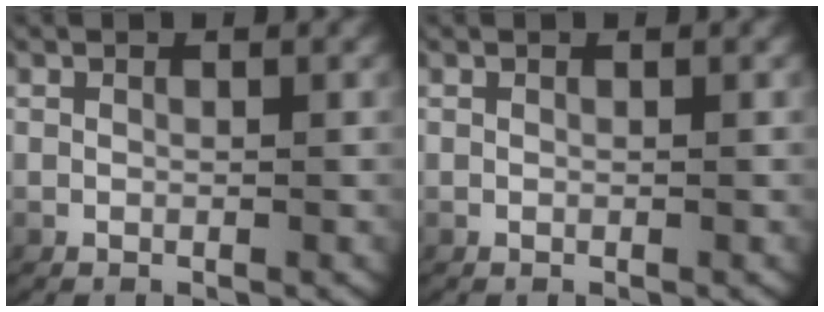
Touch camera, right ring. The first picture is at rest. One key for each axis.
{"total": 0.0}